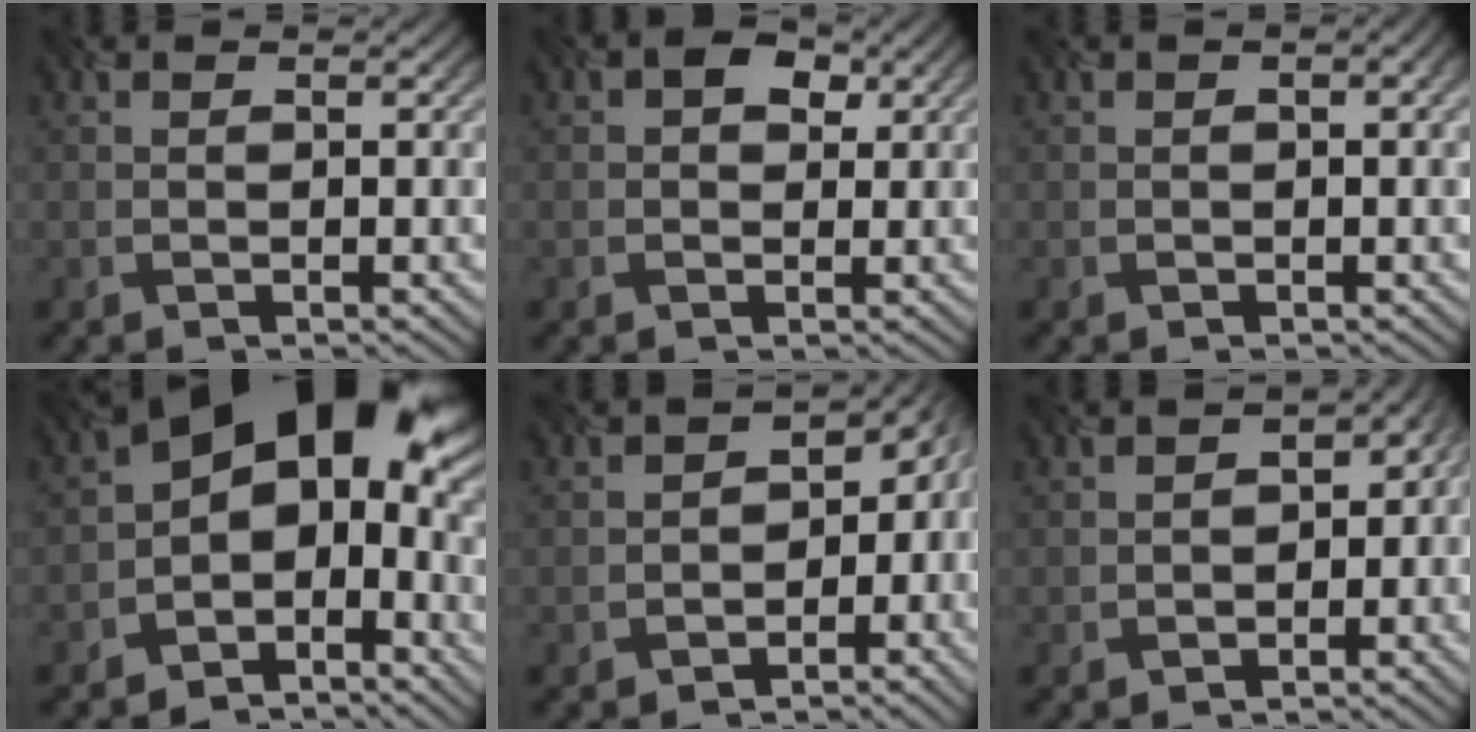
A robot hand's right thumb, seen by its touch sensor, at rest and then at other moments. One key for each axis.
{"total": 1.9, "fx": 0.6, "fy": 1.5, "fz": 1.0, "tx": -0.016, "ty": 0.006, "tz": 0.011}
{"total": 1.9, "fx": 0.3, "fy": 0.7, "fz": 1.7, "tx": -0.016, "ty": 0.001, "tz": -0.002}
{"total": 12.8, "fx": -1.2, "fy": 8.0, "fz": 9.9, "tx": -0.137, "ty": 0.010, "tz": -0.030}
{"total": 7.1, "fx": -3.5, "fy": 3.9, "fz": 4.8, "tx": -0.058, "ty": -0.017, "tz": -0.047}
{"total": 4.5, "fx": -2.3, "fy": 2.4, "fz": 3.0, "tx": -0.033, "ty": -0.009, "tz": -0.030}